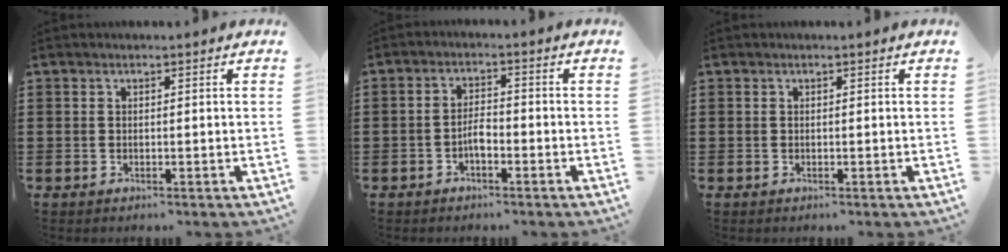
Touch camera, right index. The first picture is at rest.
{"total": 2.9, "force": [-1.3, 1.3, 2.3], "torque": [-0.052, 0.003, -0.028]}
{"total": 0.0}